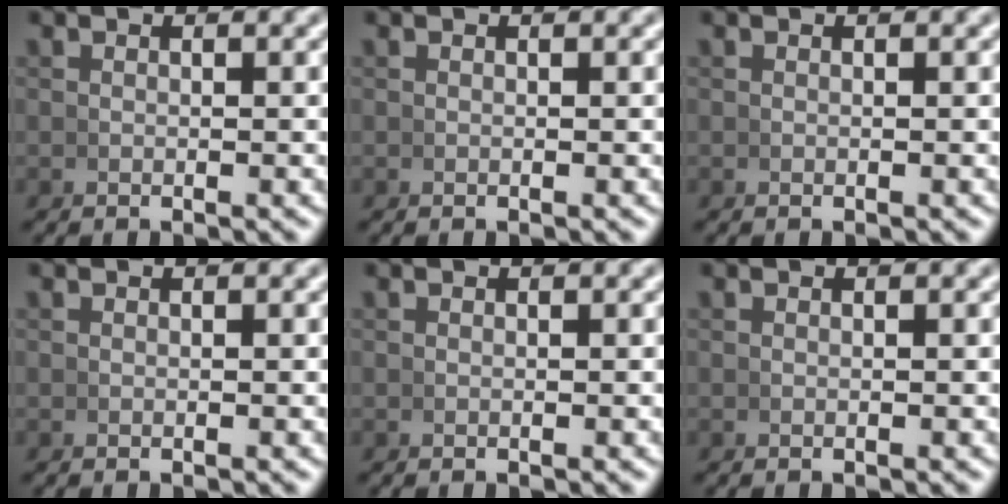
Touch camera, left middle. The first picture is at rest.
{"total": 0.0}
{"total": 0.8, "force": [0.1, -0.7, -0.2], "torque": [0.009, -0.003, 0.006]}
{"total": 0.0}
{"total": 0.0}
{"total": 0.0}